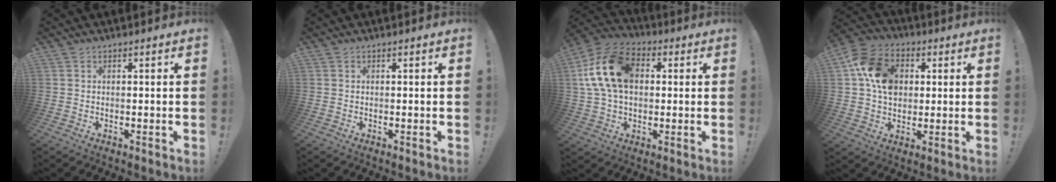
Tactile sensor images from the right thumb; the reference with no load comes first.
{"total": 0.0}
{"total": 17.9, "force": [3.3, 12.3, 12.6], "torque": [-0.225, 0.010, 0.063]}
{"total": 14.7, "force": [3.4, 11.1, 9.1], "torque": [-0.156, 0.002, 0.069]}